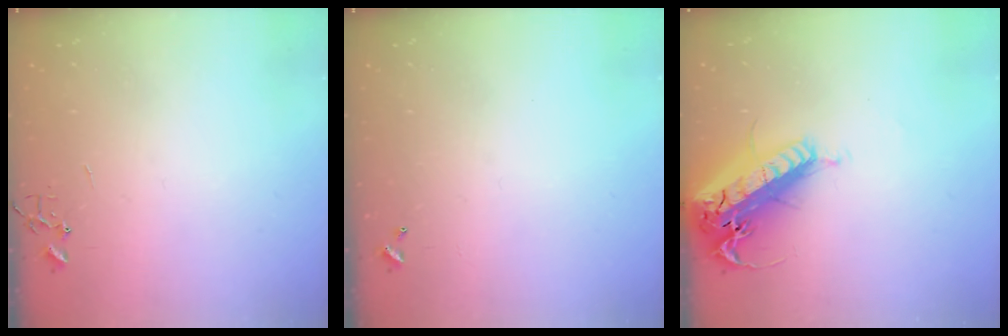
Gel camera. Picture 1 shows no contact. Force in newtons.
{"total": 0.0}
{"total": 26.2, "press": 25.6, "slide": 5.5}